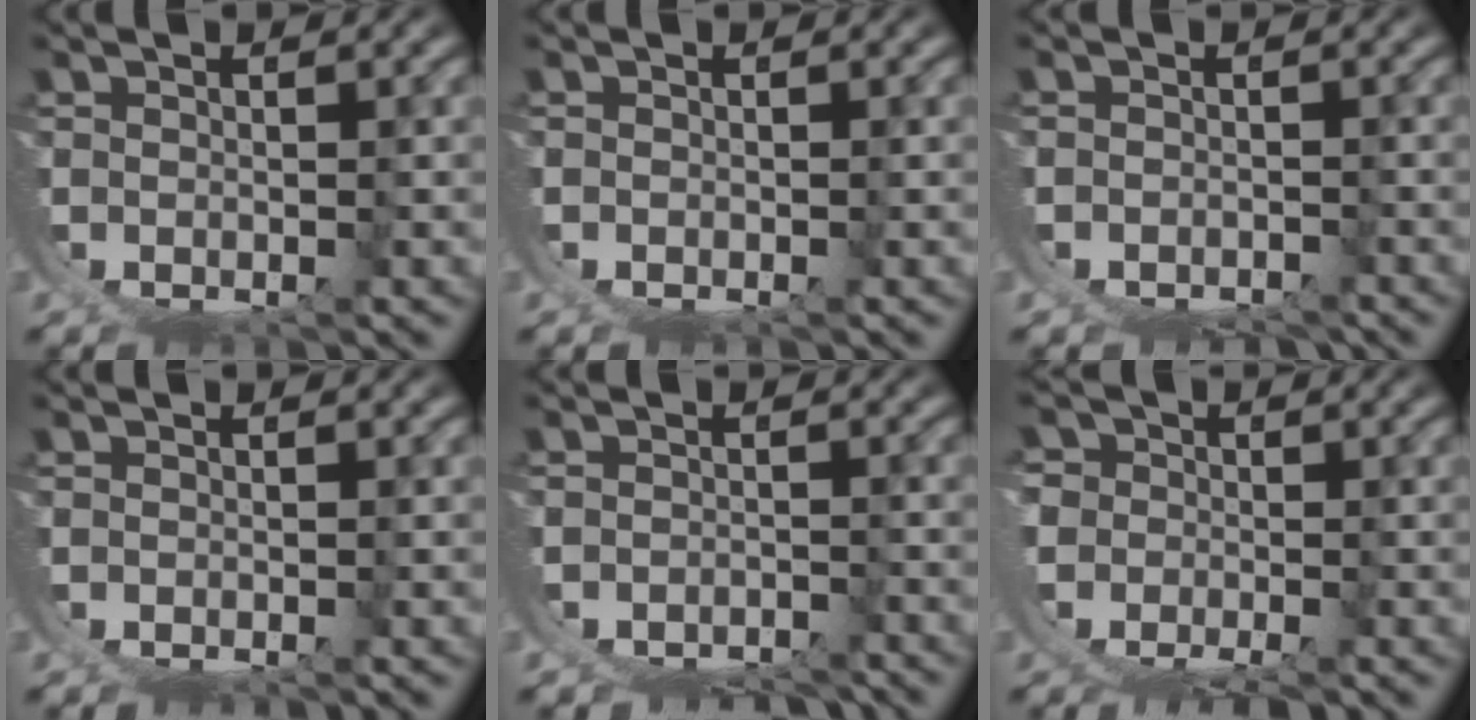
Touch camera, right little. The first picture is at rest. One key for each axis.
{"total": 1.1, "fx": -0.9, "fy": 0.6, "fz": 0.3, "tx": -0.001, "ty": -0.008, "tz": -0.014}
{"total": 3.7, "fx": -3.5, "fy": 0.9, "fz": 0.7, "tx": -0.005, "ty": -0.022, "tz": -0.051}
{"total": 0.9, "fx": -0.7, "fy": 0.4, "fz": 0.1, "tx": 0.002, "ty": -0.006, "tz": -0.013}
{"total": 4.8, "fx": -4.6, "fy": 0.8, "fz": 0.8, "tx": -0.004, "ty": -0.025, "tz": -0.069}
{"total": 9.1, "fx": -3.0, "fy": 7.6, "fz": 3.9, "tx": -0.088, "ty": -0.039, "tz": -0.050}